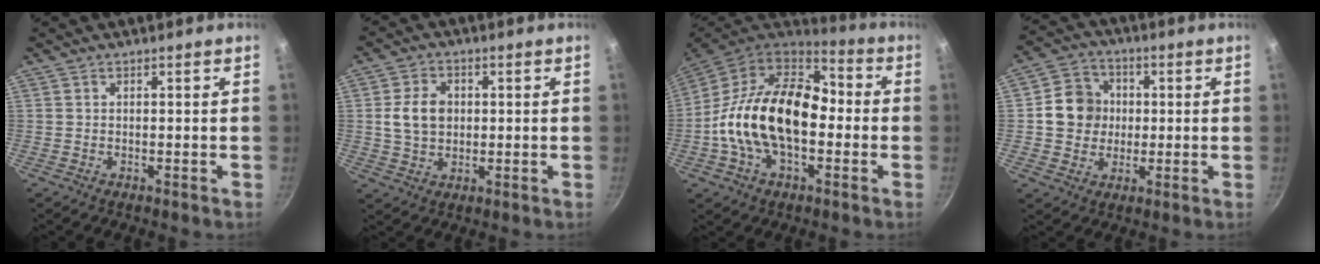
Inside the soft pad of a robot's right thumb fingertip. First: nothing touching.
{"total": 7.4, "force": [0.8, 5.7, 4.7], "torque": [-0.072, 0.007, 0.011]}
{"total": 23.1, "force": [-2.1, 14.4, 17.9], "torque": [-0.291, 0.041, -0.052]}
{"total": 9.6, "force": [0.5, 8.8, 3.9], "torque": [-0.030, 0.015, -0.002]}